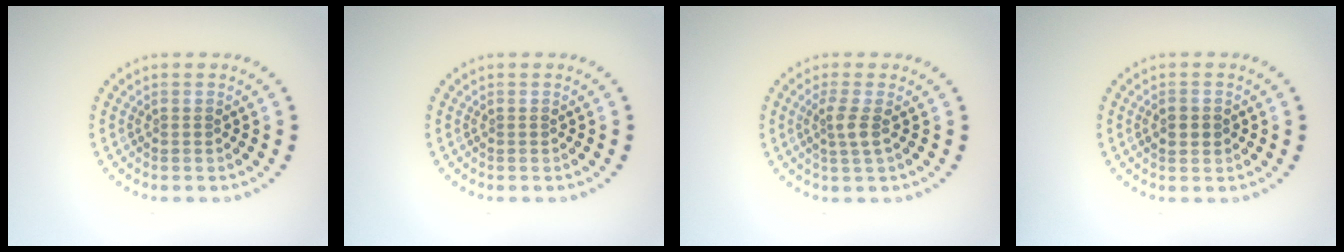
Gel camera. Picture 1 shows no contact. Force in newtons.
{"total": 0.0}
{"total": 1.9, "press": 1.4, "slide": 1.3}
{"total": 1.4, "press": 1.4, "slide": 0.0}